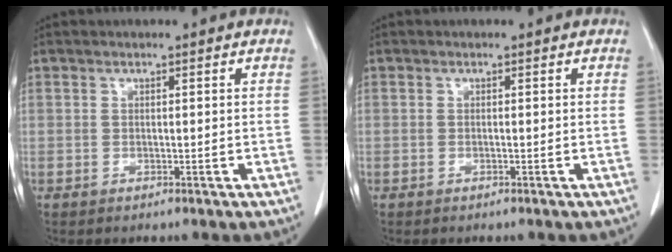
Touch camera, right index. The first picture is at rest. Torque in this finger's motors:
{"motor_torque": [0.29, 0.14, 0.07, 0.01]}